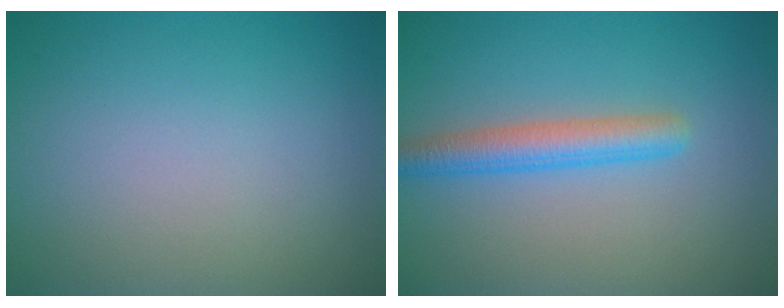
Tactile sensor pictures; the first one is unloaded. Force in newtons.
{"total": 3.3, "press": 3.3, "slide": 0.0}